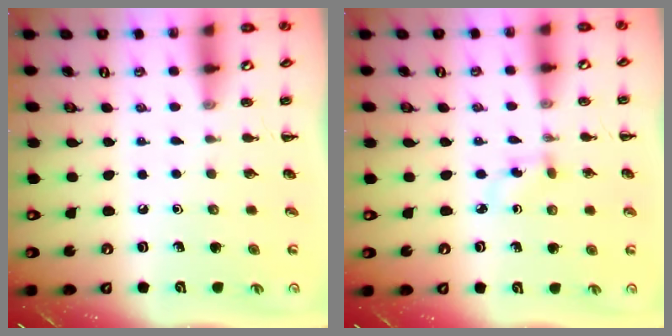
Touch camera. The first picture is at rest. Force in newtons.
{"total": 2.9, "press": 2.7, "slide": 1.1}